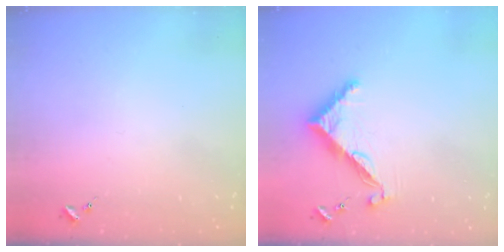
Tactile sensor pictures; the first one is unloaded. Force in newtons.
{"total": 7.9, "press": 7.9, "slide": 0.1}